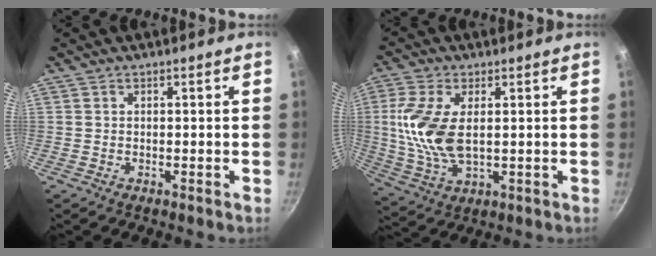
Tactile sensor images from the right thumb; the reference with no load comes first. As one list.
[{"total": 12.2, "force": [1.4, 6.3, 10.4], "torque": [-0.211, -0.005, 0.030]}]